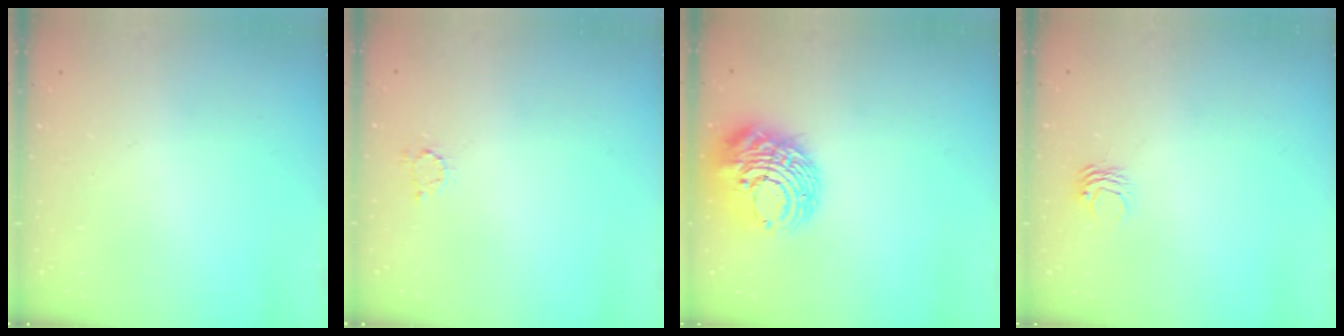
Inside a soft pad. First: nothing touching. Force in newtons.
{"total": 2.7, "press": 2.7, "slide": 0.4}
{"total": 15.5, "press": 15.4, "slide": 1.6}
{"total": 3.1, "press": 3.1, "slide": 0.1}